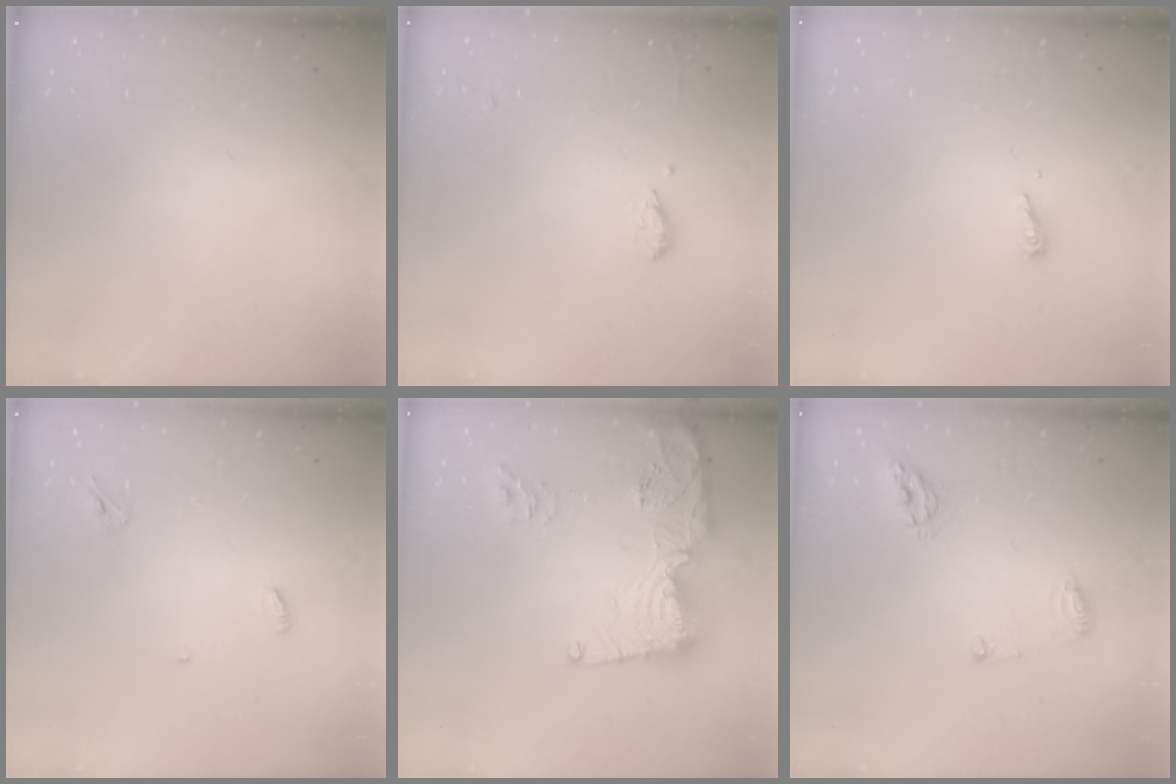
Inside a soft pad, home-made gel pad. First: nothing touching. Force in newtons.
{"total": 6.1, "press": 6.0, "slide": 0.7}
{"total": 4.7, "press": 4.6, "slide": 0.4}
{"total": 3.7, "press": 3.6, "slide": 0.3}
{"total": 17.1, "press": 17.0, "slide": 1.9}
{"total": 6.9, "press": 6.8, "slide": 0.9}